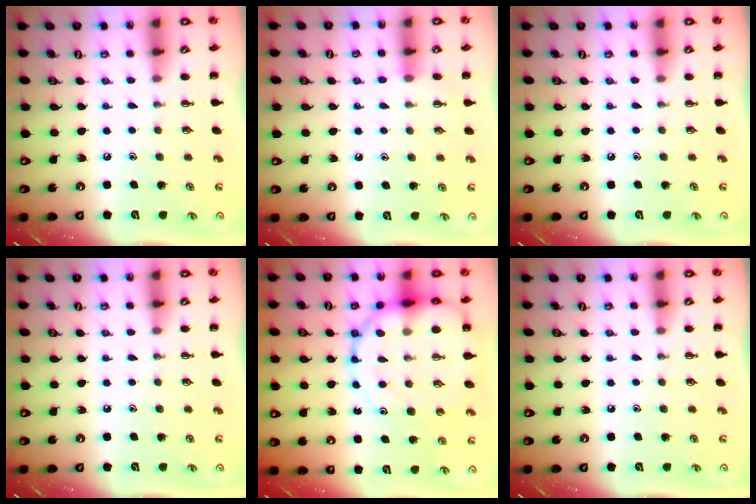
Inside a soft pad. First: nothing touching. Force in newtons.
{"total": 5.4, "press": 5.1, "slide": 1.8}
{"total": 0.0}
{"total": 0.0}
{"total": 17.5, "press": 17.1, "slide": 3.5}
{"total": 0.0}